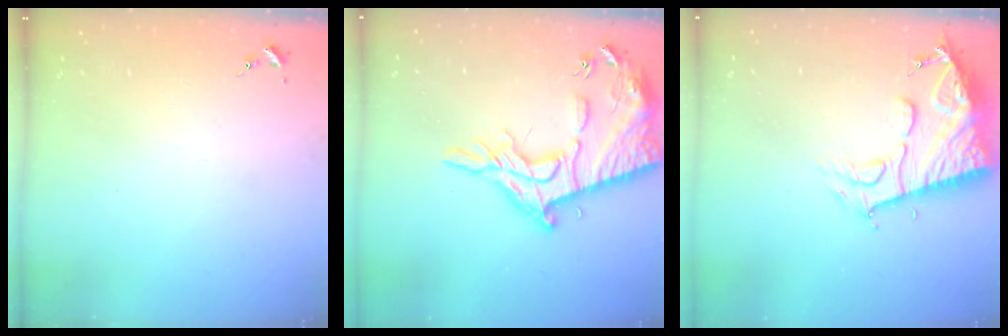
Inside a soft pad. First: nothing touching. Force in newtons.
{"total": 21.1, "press": 21.0, "slide": 1.6}
{"total": 13.8, "press": 13.7, "slide": 1.3}